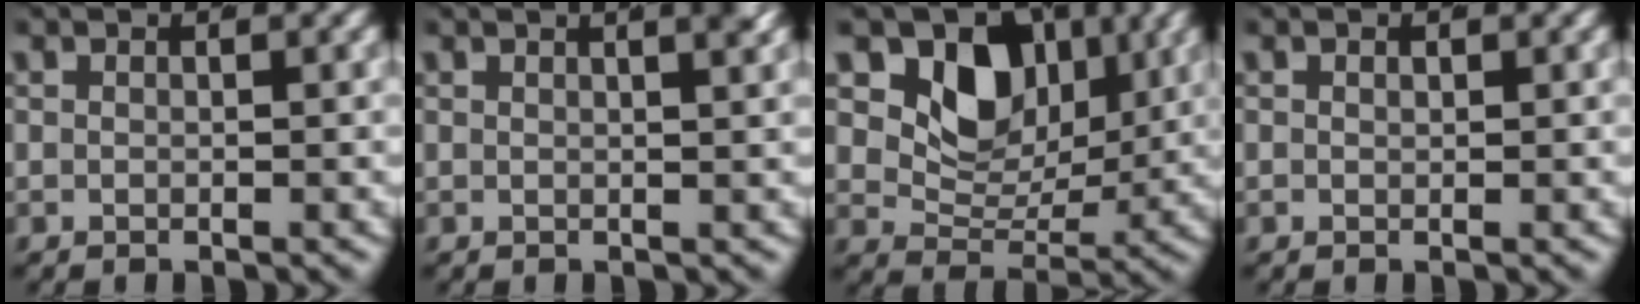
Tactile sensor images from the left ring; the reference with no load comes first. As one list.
[{"total": 2.7, "force": [1.4, 0.3, 2.3], "torque": [-0.017, 0.010, 0.019]}, {"total": 10.6, "force": [3.4, 7.9, 6.1], "torque": [-0.108, -0.013, 0.058]}, {"total": 0.6, "force": [0.2, 0.5, 0.3], "torque": [-0.007, -0.008, 0.008]}]